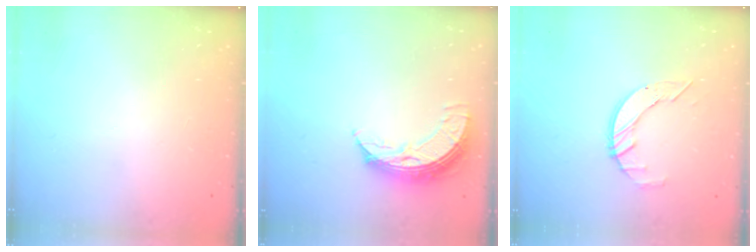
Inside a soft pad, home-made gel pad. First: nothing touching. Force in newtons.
{"total": 9.0, "press": 9.0, "slide": 0.9}
{"total": 5.7, "press": 5.7, "slide": 0.6}